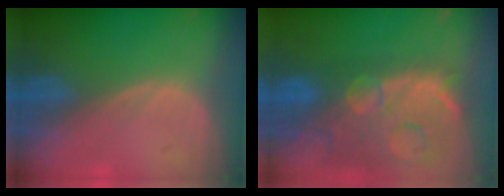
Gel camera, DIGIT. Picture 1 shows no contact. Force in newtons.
{"total": 14.7, "press": 11.9, "slide": 8.6}